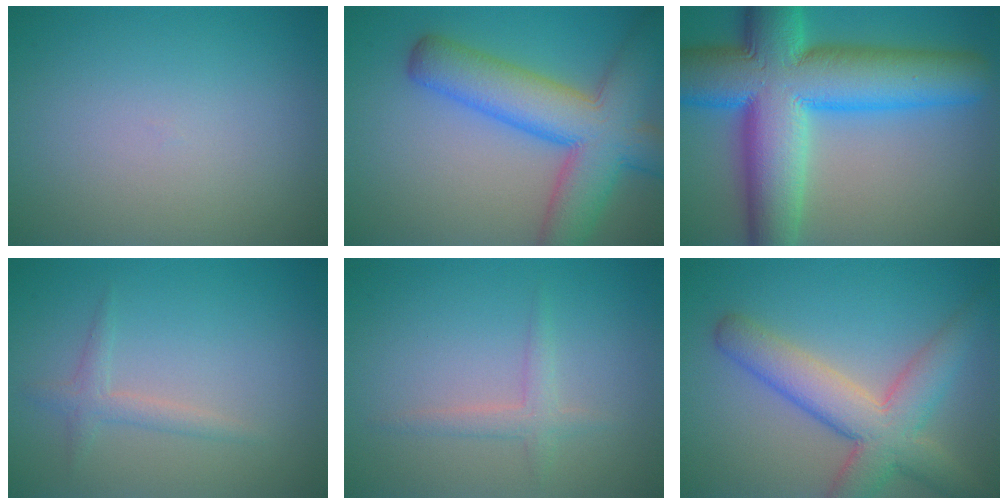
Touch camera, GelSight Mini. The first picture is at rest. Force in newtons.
{"total": 9.9, "press": 9.9, "slide": 0.4}
{"total": 15.3, "press": 15.3, "slide": 0.3}
{"total": 1.6, "press": 1.6, "slide": 0.1}
{"total": 1.5, "press": 1.5, "slide": 0.1}
{"total": 6.8, "press": 6.8, "slide": 0.5}